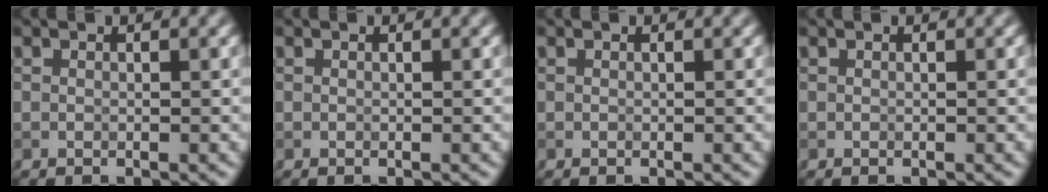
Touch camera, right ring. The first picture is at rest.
{"total": 0.0}
{"total": 0.0}
{"total": 0.0}